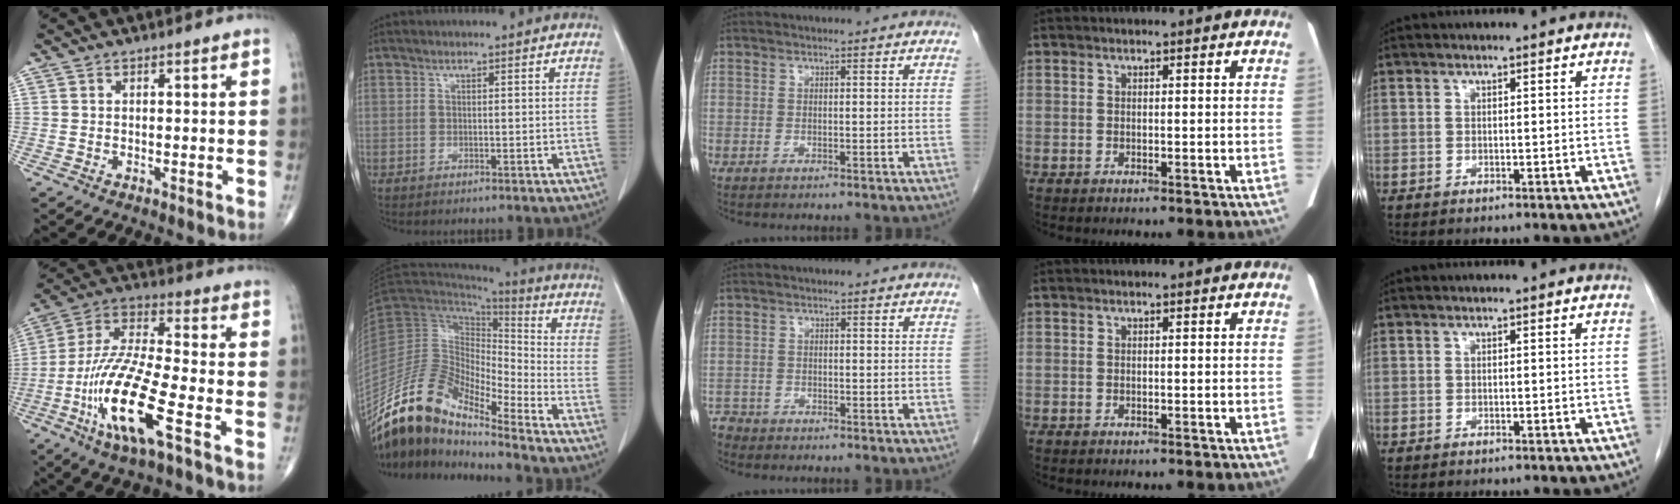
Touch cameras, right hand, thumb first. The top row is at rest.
{"thumb": {"total": 18.3, "force": [-7.2, 4.1, 16.3], "torque": [-0.347, 0.023, -0.133]}, "index": {"total": 13.5, "force": [-11.7, 3.2, 6.0], "torque": [-0.119, 0.041, -0.223]}, "middle": {"total": 1.5, "force": [-1.4, 0.4, -0.4], "torque": [0.005, -0.002, -0.029]}}